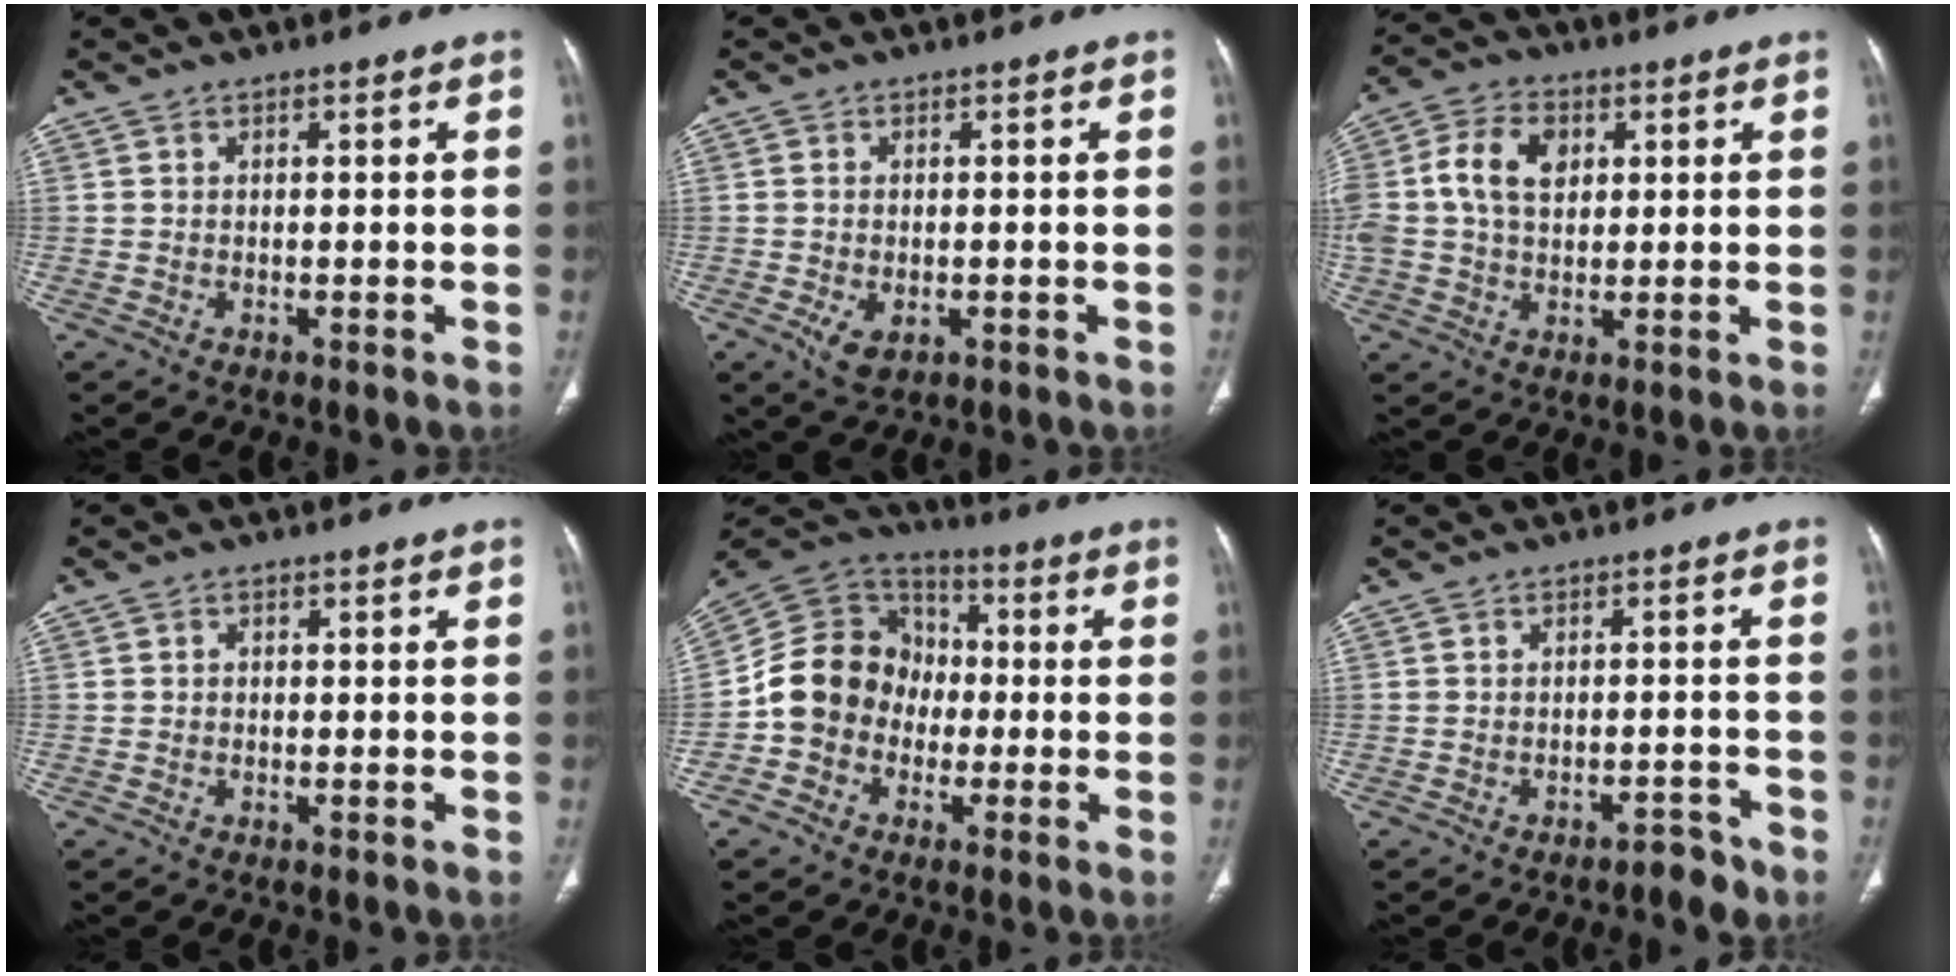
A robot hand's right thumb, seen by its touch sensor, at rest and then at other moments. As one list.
[{"total": 4.1, "force": [-1.4, 2.3, 3.1], "torque": [-0.058, -0.002, -0.015]}, {"total": 11.5, "force": [2.3, 8.0, 7.8], "torque": [-0.155, 0.011, 0.040]}, {"total": 0.8, "force": [-0.1, 0.8, 0.3], "torque": [0.004, 0.003, -0.004]}, {"total": 13.8, "force": [-2.6, 12.1, 6.1], "torque": [-0.079, 0.042, -0.058]}, {"total": 3.1, "force": [-2.5, 1.3, 1.3], "torque": [-0.012, 0.022, -0.032]}]